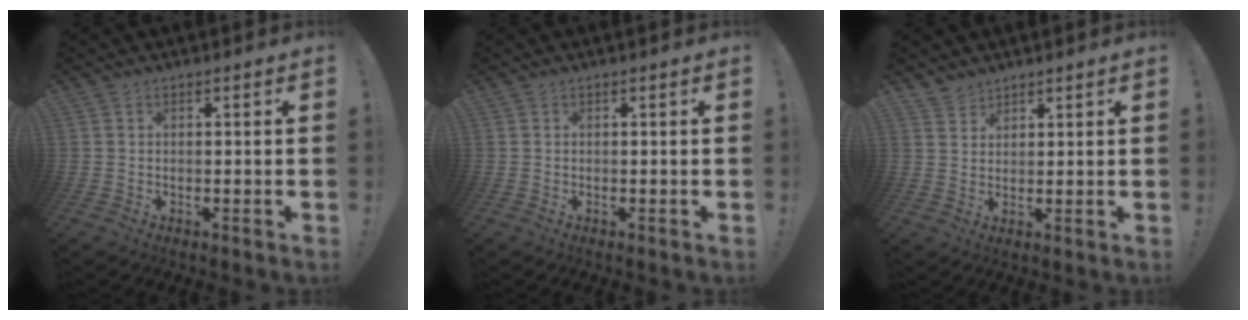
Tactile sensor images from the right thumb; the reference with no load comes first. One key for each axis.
{"total": 0.0}
{"total": 3.1, "fx": 2.8, "fy": 1.4, "fz": 0.2, "tx": -0.004, "ty": -0.019, "tz": 0.053}